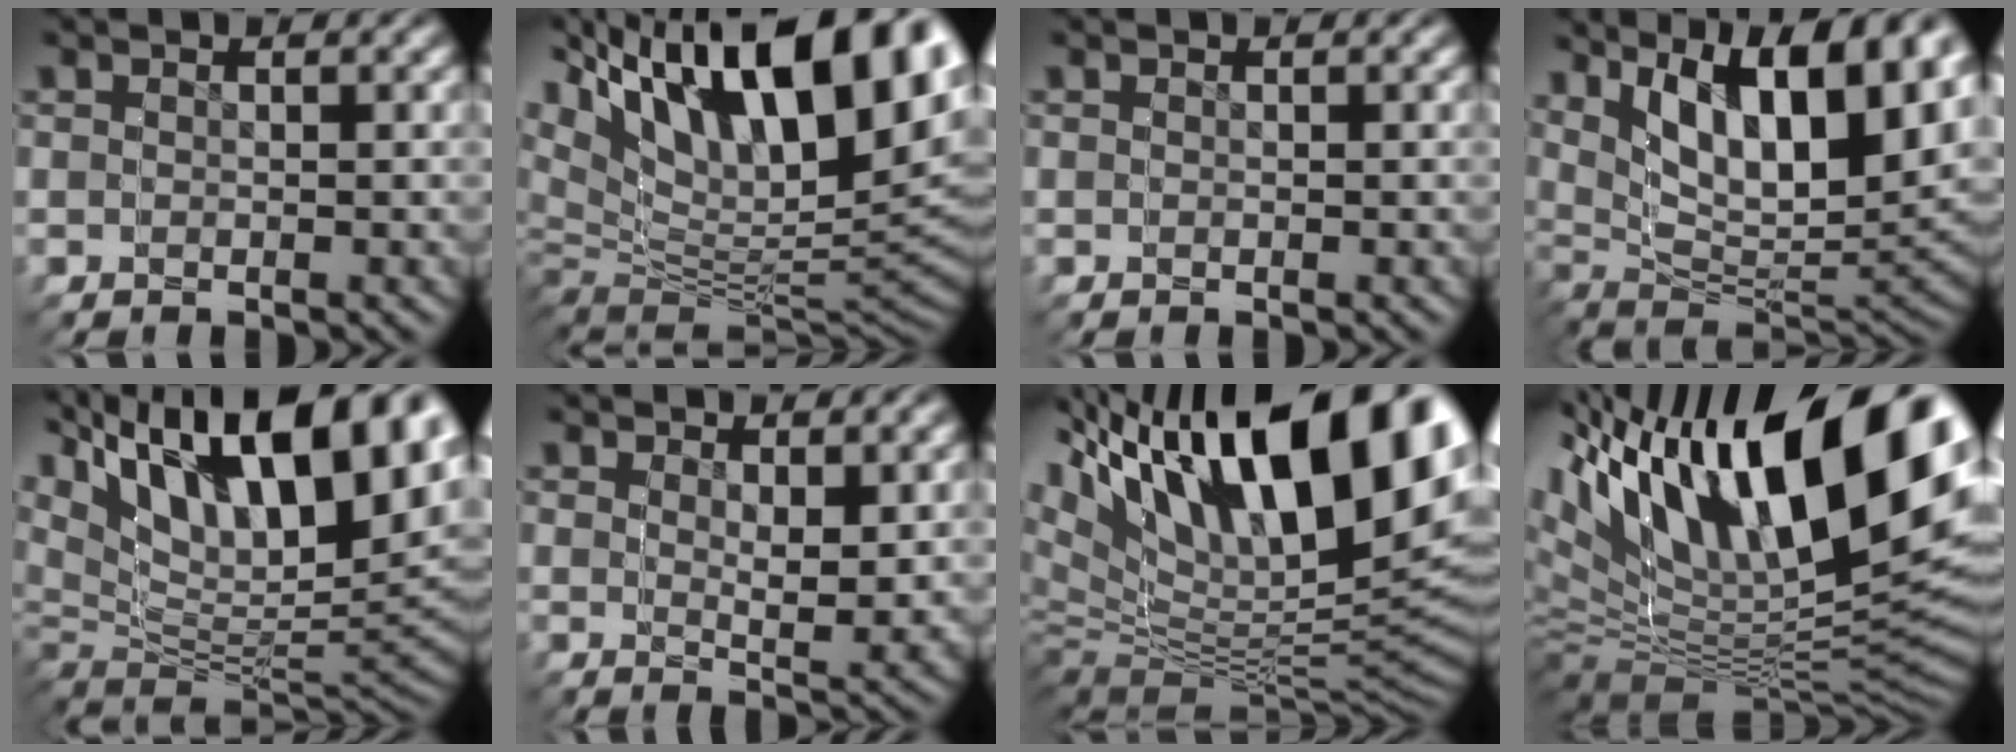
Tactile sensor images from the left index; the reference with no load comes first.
{"total": 16.4, "force": [6.6, 9.6, 11.5], "torque": [-0.173, 0.030, 0.098]}
{"total": 0.0}
{"total": 11.9, "force": [5.4, 6.0, 8.7], "torque": [-0.140, 0.025, 0.085]}
{"total": 12.6, "force": [6.2, 7.3, 8.2], "torque": [-0.150, 0.021, 0.095]}
{"total": 2.8, "force": [2.7, 0.2, -0.3], "torque": [0.013, 0.017, 0.033]}
{"total": 17.5, "force": [4.9, 11.1, 12.6], "torque": [-0.190, 0.013, 0.075]}
{"total": 18.8, "force": [4.9, 10.8, 14.6], "torque": [-0.221, 0.017, 0.076]}